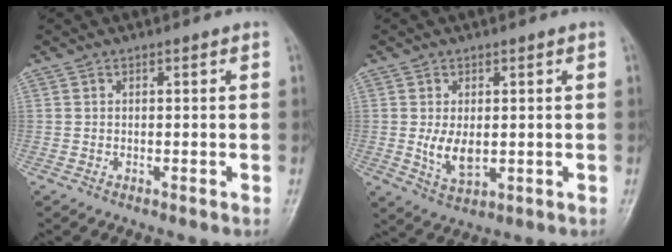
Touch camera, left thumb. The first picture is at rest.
{"total": 5.2, "force": [0.1, 3.1, 4.2], "torque": [-0.071, -0.014, 0.012]}